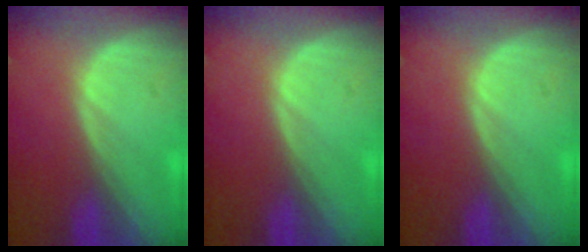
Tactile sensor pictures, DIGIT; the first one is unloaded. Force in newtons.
{"total": 0.0}
{"total": 0.0}